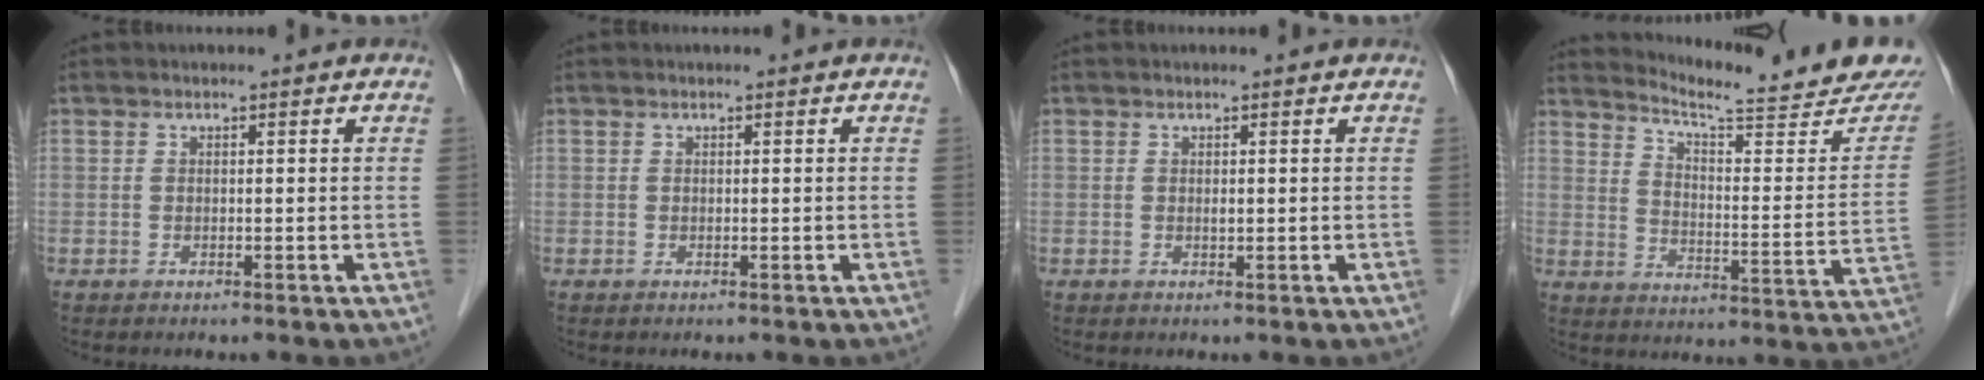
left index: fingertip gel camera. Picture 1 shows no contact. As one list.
[{"total": 0.0}, {"total": 0.5, "force": [0.2, 0.1, 0.5], "torque": [-0.009, 0.000, 0.004]}, {"total": 19.5, "force": [18.4, 0.6, 6.7], "torque": [-0.099, -0.082, 0.236]}]